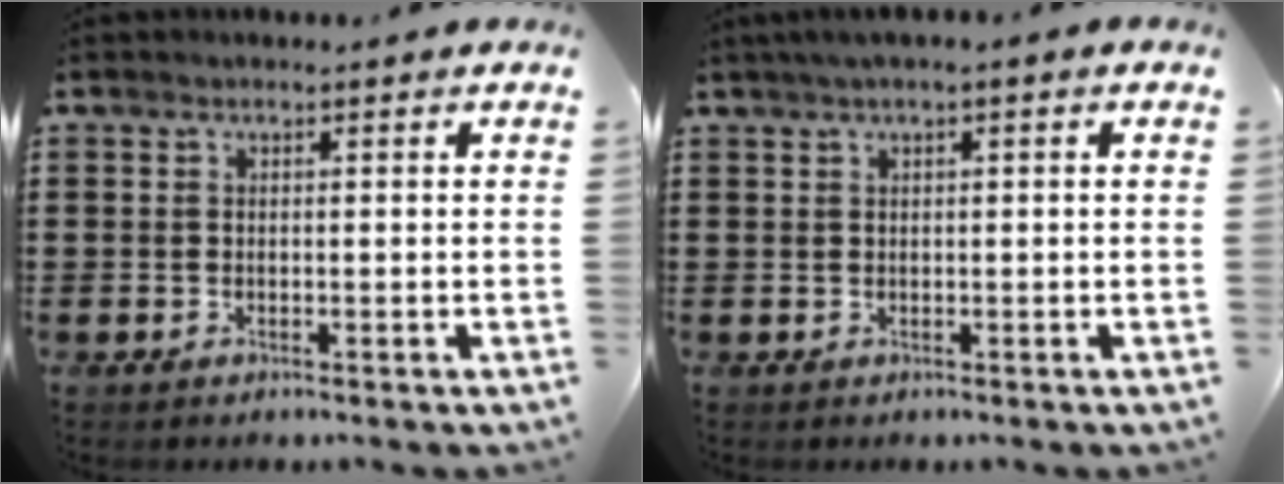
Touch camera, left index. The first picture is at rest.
{"total": 1.3, "force": [0.1, 0.1, 1.3], "torque": [-0.022, -0.002, 0.001]}